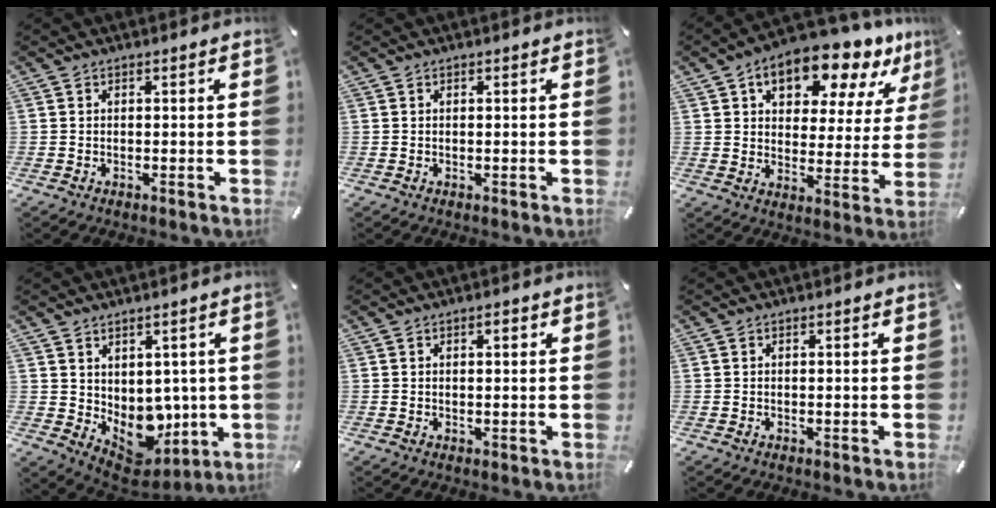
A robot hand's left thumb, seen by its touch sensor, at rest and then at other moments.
{"total": 0.0}
{"total": 15.2, "force": [10.5, 7.6, 8.0], "torque": [-0.118, -0.062, 0.176]}
{"total": 8.7, "force": [0.0, 7.9, 3.8], "torque": [-0.027, -0.044, 0.013]}
{"total": 1.6, "force": [0.7, 0.9, 1.2], "torque": [-0.018, 0.003, 0.008]}
{"total": 0.0}